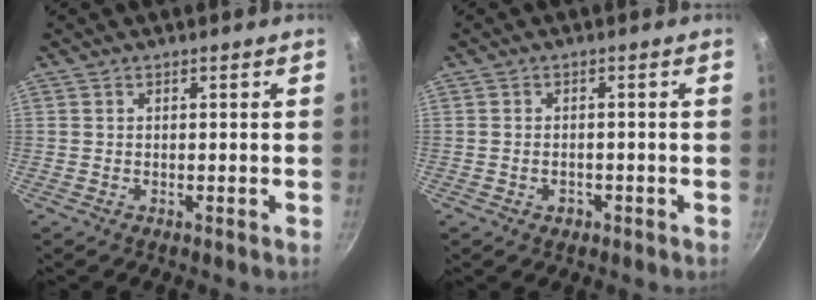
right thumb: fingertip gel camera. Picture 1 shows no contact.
{"total": 1.9, "force": [-0.9, 1.4, 1.0], "torque": [-0.015, 0.005, -0.010]}